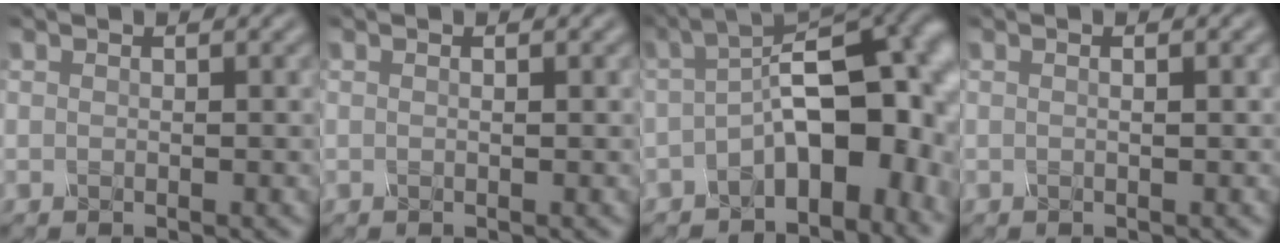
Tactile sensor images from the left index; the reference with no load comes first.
{"total": 0.0}
{"total": 10.5, "force": [-2.3, 5.5, 8.7], "torque": [-0.107, 0.014, -0.044]}
{"total": 1.0, "force": [0.1, 0.2, 0.9], "torque": [-0.014, 0.003, -0.002]}